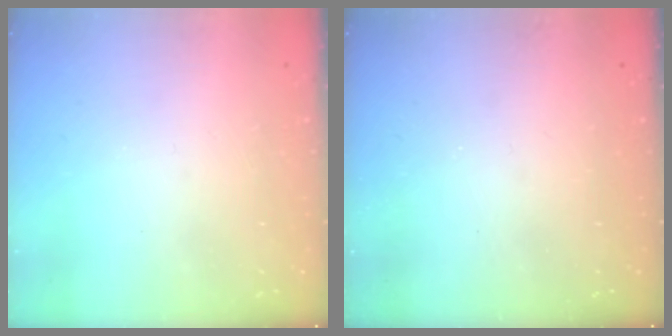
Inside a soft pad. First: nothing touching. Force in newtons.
{"total": 0.0}